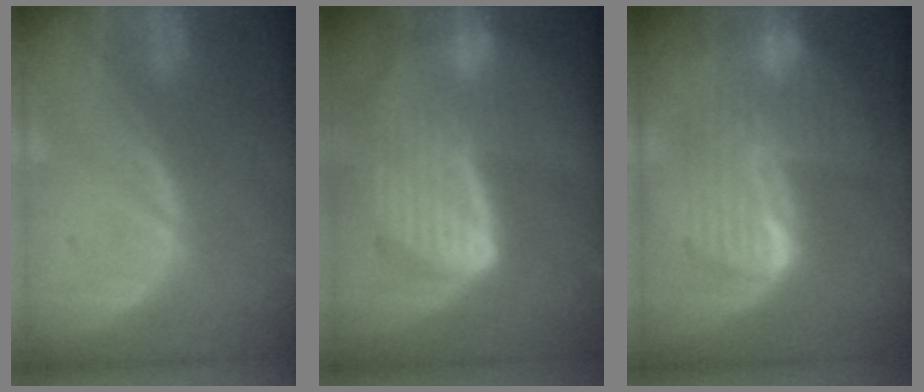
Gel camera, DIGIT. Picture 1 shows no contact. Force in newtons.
{"total": 9.3, "press": 8.1, "slide": 4.6}
{"total": 8.0, "press": 8.0, "slide": 0.5}